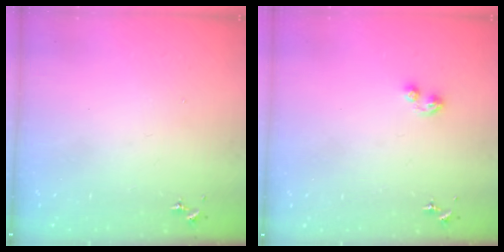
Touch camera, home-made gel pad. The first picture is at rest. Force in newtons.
{"total": 4.4, "press": 4.4, "slide": 0.4}